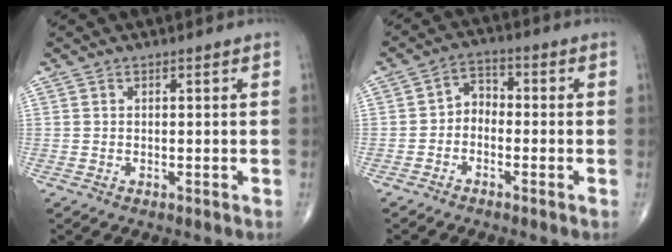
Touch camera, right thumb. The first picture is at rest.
{"total": 4.0, "force": [-1.4, 3.0, 2.4], "torque": [-0.020, 0.028, -0.040]}